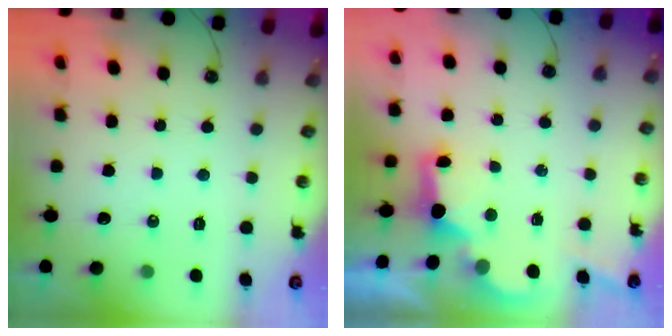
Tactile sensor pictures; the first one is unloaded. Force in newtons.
{"total": 2.9, "press": 2.7, "slide": 0.9}